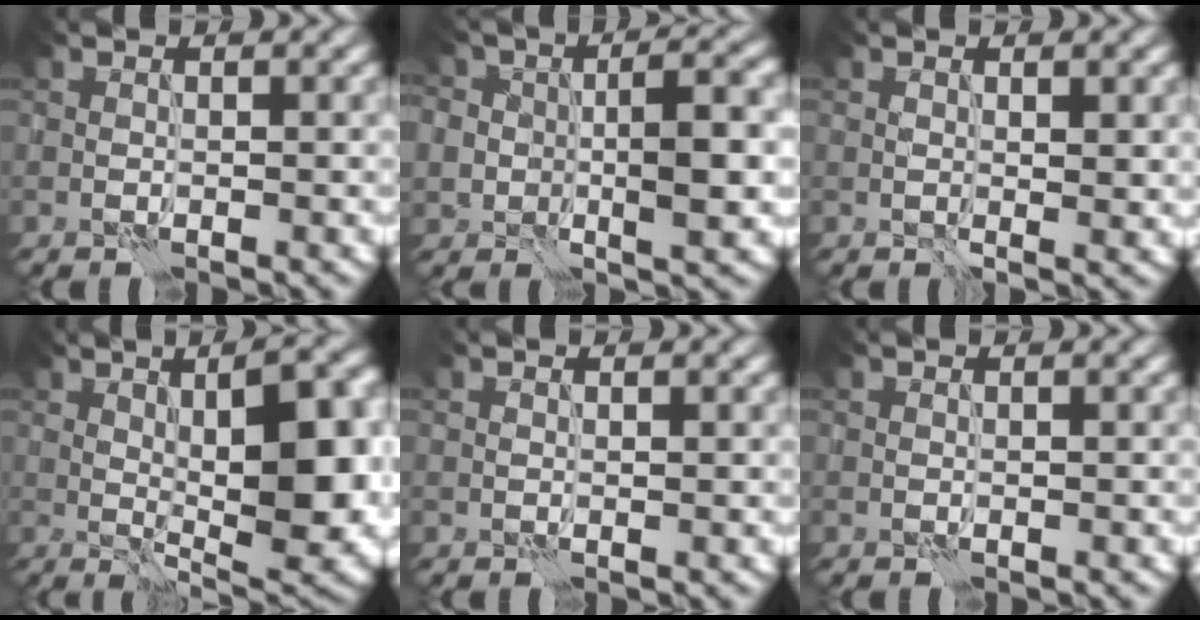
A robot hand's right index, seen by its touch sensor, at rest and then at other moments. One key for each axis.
{"total": 7.4, "fx": -0.9, "fy": 4.4, "fz": 5.9, "tx": -0.096, "ty": -0.001, "tz": -0.019}
{"total": 1.8, "fx": 0.3, "fy": 0.6, "fz": 1.7, "tx": -0.025, "ty": -0.005, "tz": 0.007}
{"total": 13.3, "fx": 1.2, "fy": 4.8, "fz": 12.3, "tx": -0.161, "ty": 0.004, "tz": 0.024}
{"total": 0.0}
{"total": 0.0}